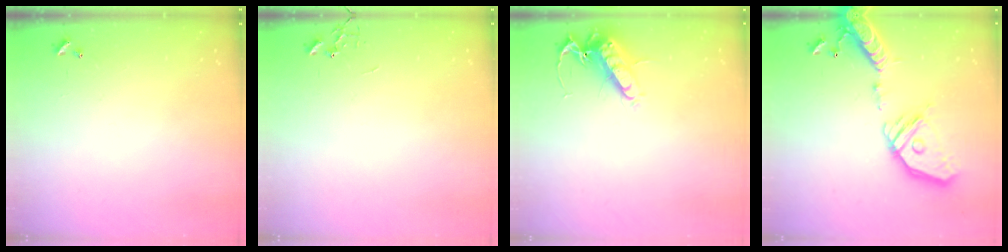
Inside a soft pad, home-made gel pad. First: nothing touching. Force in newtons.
{"total": 0.0}
{"total": 14.1, "press": 13.9, "slide": 1.9}
{"total": 22.8, "press": 22.4, "slide": 4.1}